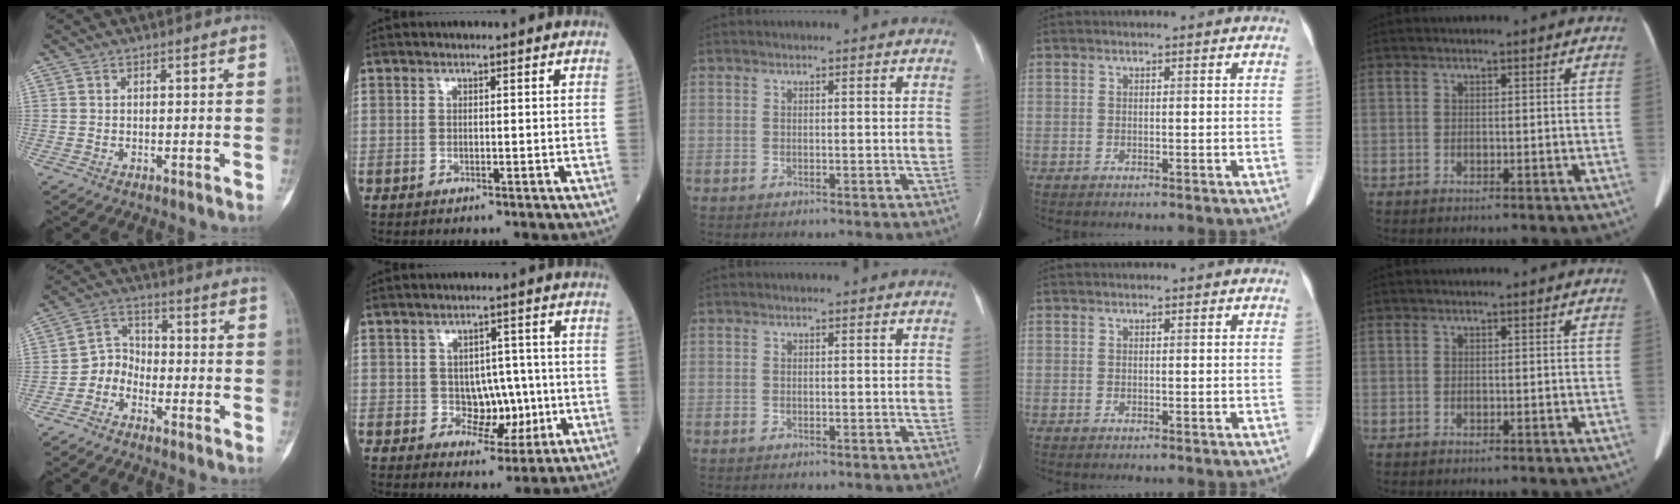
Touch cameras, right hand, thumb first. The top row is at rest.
{"thumb": {"total": 4.6, "force": [-2.7, 3.5, 1.4], "torque": [-0.004, 0.029, -0.065]}, "index": {"total": 5.7, "force": [-0.5, 4.1, 4.0], "torque": [-0.044, 0.011, 0.005]}}